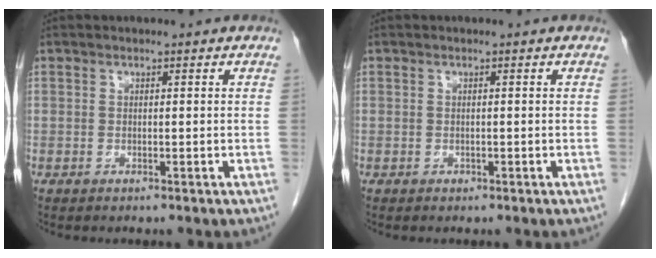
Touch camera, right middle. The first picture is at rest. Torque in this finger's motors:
{"motor_torque": [0.32, 0.07, -0.02, -0.01]}